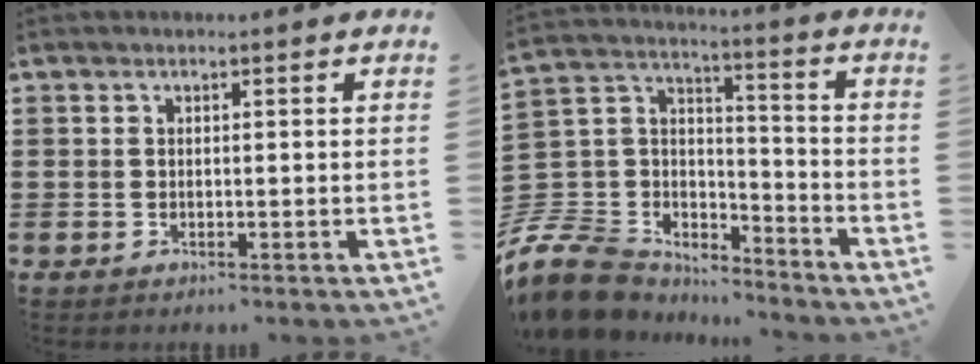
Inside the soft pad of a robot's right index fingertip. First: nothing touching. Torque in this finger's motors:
{"motor_torque": [-2.14, 0.00, -1.05, -0.21]}